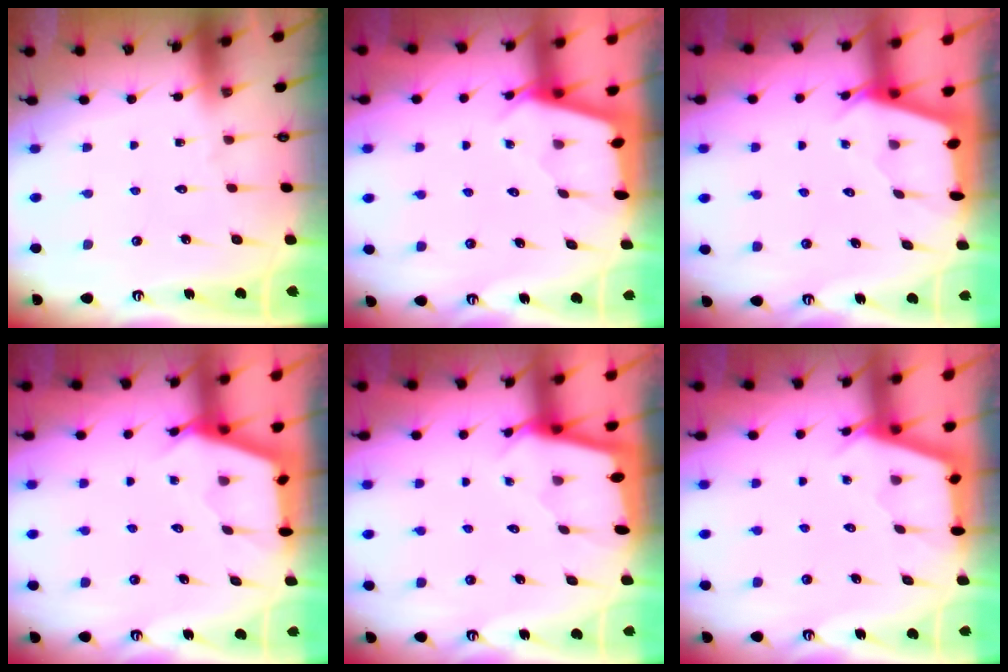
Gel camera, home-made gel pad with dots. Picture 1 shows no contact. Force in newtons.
{"total": 2.6, "press": 2.6, "slide": 0.3}
{"total": 2.5, "press": 2.5, "slide": 0.3}
{"total": 2.7, "press": 2.7, "slide": 0.4}
{"total": 1.6, "press": 1.6, "slide": 0.2}
{"total": 2.6, "press": 2.6, "slide": 0.3}